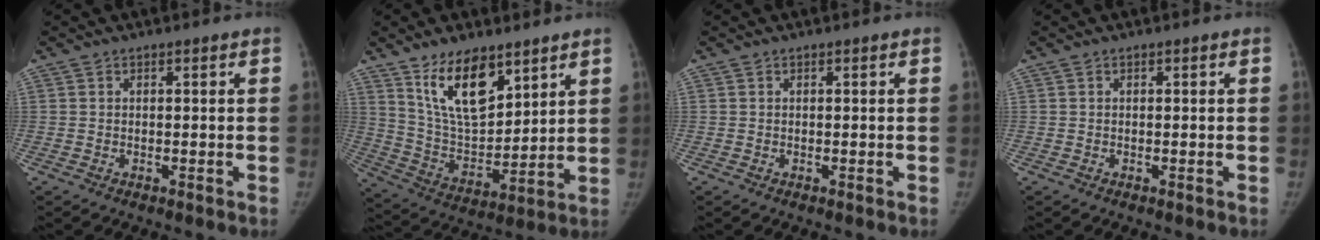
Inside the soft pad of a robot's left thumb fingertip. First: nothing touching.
{"total": 14.8, "force": [9.2, 6.9, 9.4], "torque": [-0.126, -0.059, 0.180]}
{"total": 0.0}
{"total": 0.0}